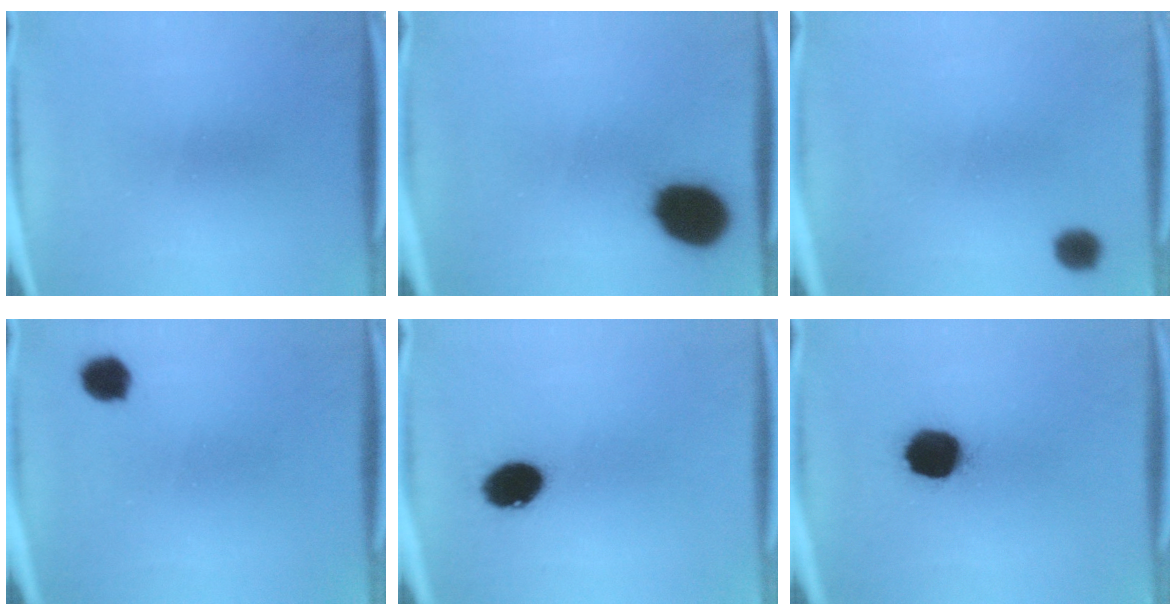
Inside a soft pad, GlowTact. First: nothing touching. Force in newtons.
{"total": 15.8}
{"total": 3.3}
{"total": 4.1}
{"total": 8.6}
{"total": 12.8}